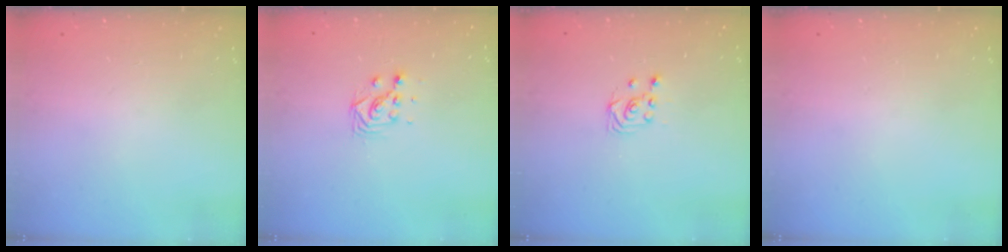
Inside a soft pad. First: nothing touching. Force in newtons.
{"total": 4.6, "press": 4.6, "slide": 0.2}
{"total": 2.7, "press": 2.4, "slide": 1.3}
{"total": 0.0}